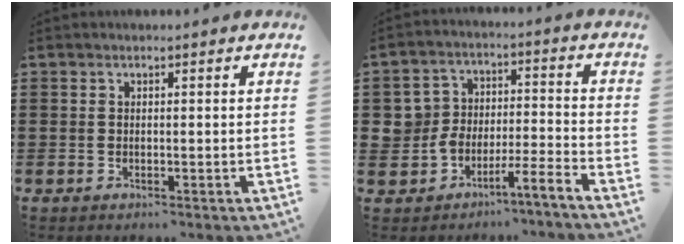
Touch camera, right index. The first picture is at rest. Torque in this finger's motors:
{"motor_torque": [0.75, 0.00, 0.24, 0.08]}